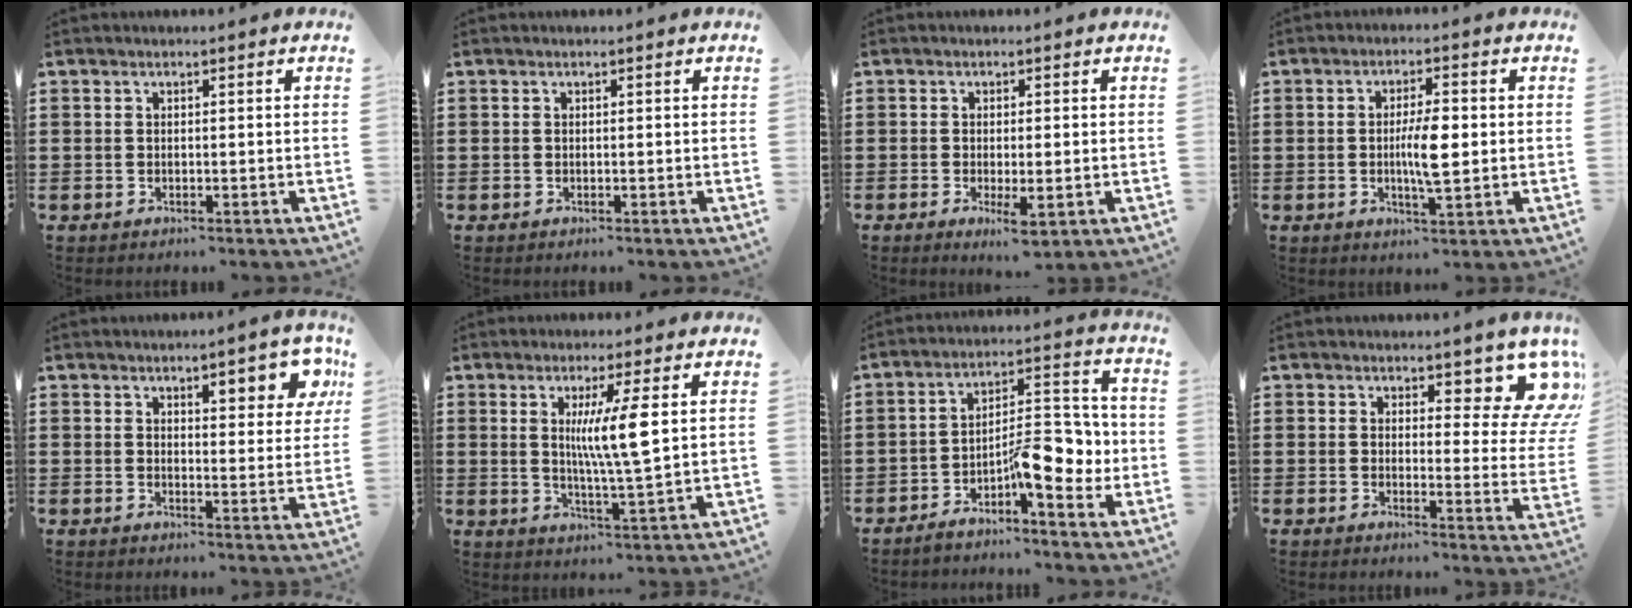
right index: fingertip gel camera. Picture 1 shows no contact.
{"total": 0.0}
{"total": 3.1, "force": [-0.9, 0.7, 2.9], "torque": [-0.056, -0.007, -0.016]}
{"total": 6.3, "force": [-0.2, 1.5, 6.1], "torque": [-0.116, -0.002, -0.008]}
{"total": 6.4, "force": [4.0, 2.0, 4.6], "torque": [-0.067, -0.006, 0.063]}
{"total": 7.6, "force": [2.0, 0.1, 7.3], "torque": [-0.143, -0.006, 0.028]}
{"total": 9.7, "force": [-3.6, 3.4, 8.4], "torque": [-0.120, -0.006, -0.065]}
{"total": 9.4, "force": [6.8, 3.5, 5.5], "torque": [-0.073, -0.042, 0.117]}